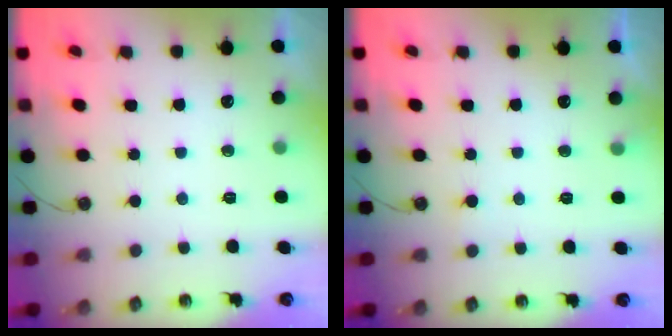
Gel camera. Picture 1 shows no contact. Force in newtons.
{"total": 4.7, "press": 4.7, "slide": 0.4}